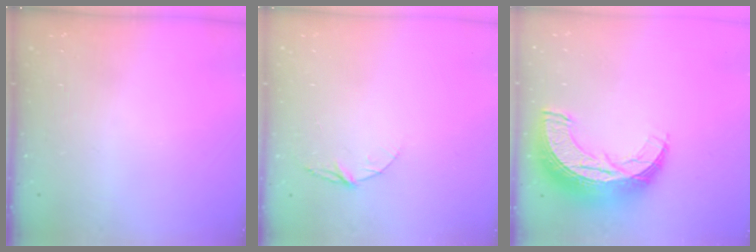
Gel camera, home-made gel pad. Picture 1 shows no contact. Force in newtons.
{"total": 4.0, "press": 3.9, "slide": 0.4}
{"total": 18.5, "press": 18.5, "slide": 1.0}